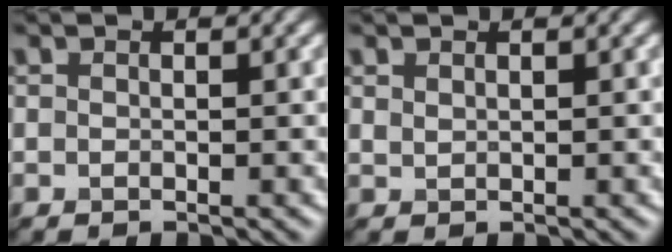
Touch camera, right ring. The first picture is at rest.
{"total": 0.7, "force": [0.1, -0.4, -0.6], "torque": [-0.003, 0.007, 0.023]}